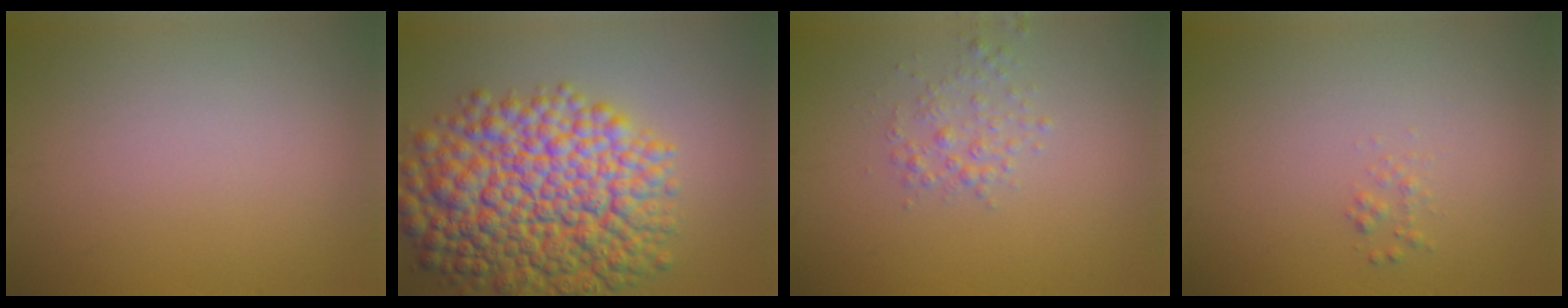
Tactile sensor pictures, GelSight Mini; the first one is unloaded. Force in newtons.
{"total": 12.7, "press": 12.7, "slide": 0.3}
{"total": 1.7, "press": 1.7, "slide": 0.1}
{"total": 0.7, "press": 0.7, "slide": 0.0}